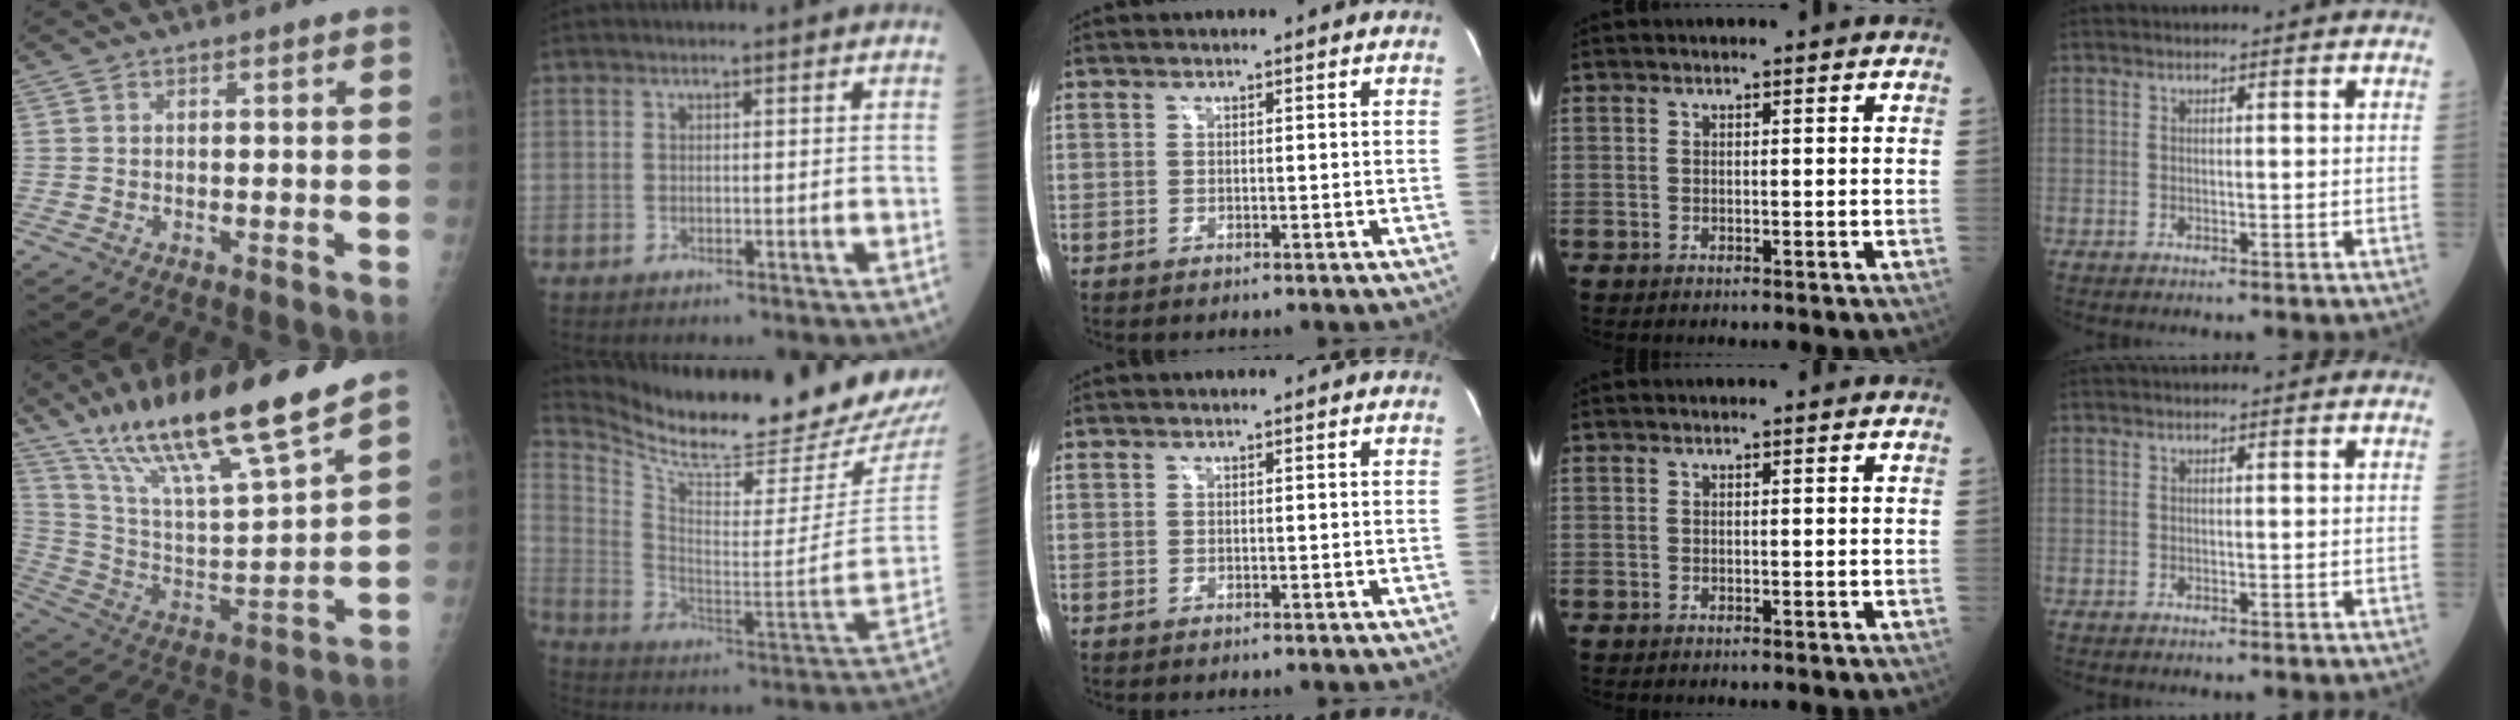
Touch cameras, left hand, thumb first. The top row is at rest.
{"thumb": {"total": 22.7, "force": [16.5, 2.3, 15.4], "torque": [-0.251, -0.066, 0.302]}, "index": {"total": 21.6, "force": [20.5, -0.8, 6.9], "torque": [-0.149, -0.114, 0.309]}}